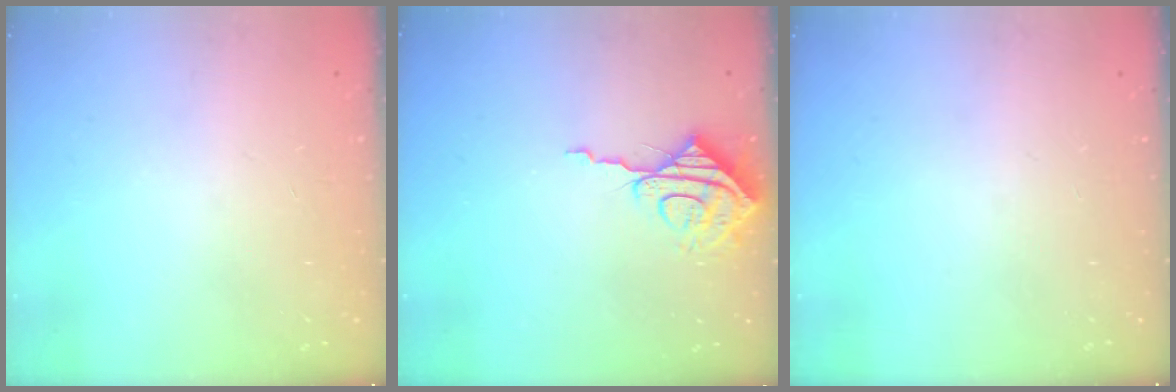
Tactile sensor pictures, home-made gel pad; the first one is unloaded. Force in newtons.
{"total": 9.7, "press": 9.7, "slide": 1.0}
{"total": 0.0}